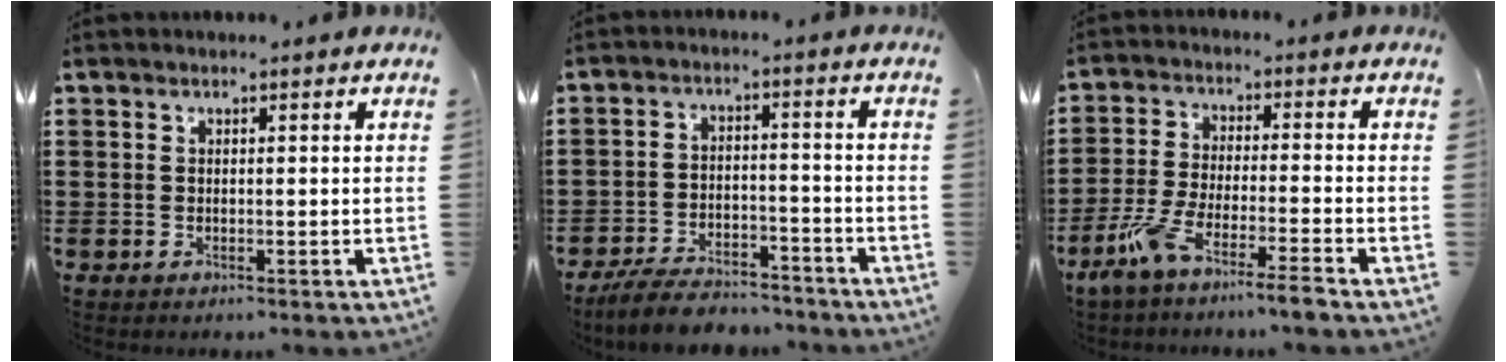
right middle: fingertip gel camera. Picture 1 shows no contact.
{"total": 6.2, "force": [-5.9, 1.1, 1.5], "torque": [-0.034, 0.010, -0.114]}
{"total": 6.9, "force": [-5.7, 0.0, 3.9], "torque": [-0.096, -0.017, -0.113]}